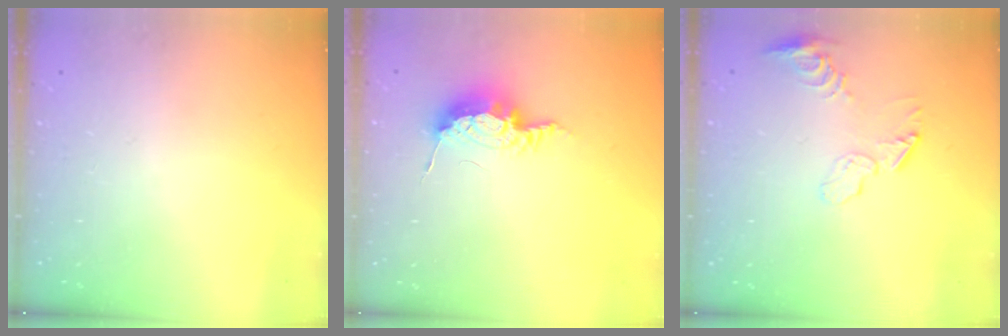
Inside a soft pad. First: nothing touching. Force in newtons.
{"total": 8.5, "press": 8.4, "slide": 1.1}
{"total": 8.1, "press": 8.1, "slide": 0.5}